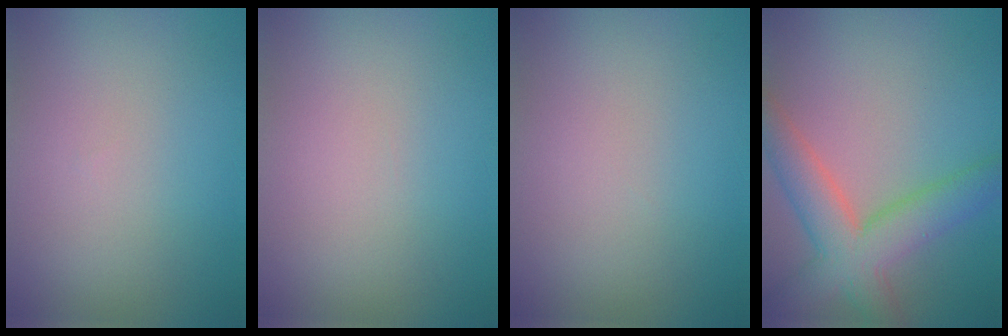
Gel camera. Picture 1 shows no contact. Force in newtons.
{"total": 0.0}
{"total": 0.0}
{"total": 6.7, "press": 6.7, "slide": 0.3}